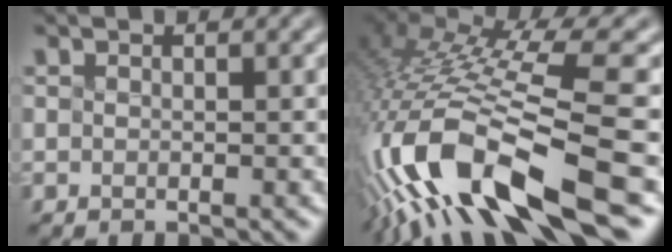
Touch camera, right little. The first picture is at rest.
{"total": 13.3, "force": [-7.5, 3.3, 10.5], "torque": [-0.246, -0.009, -0.092]}